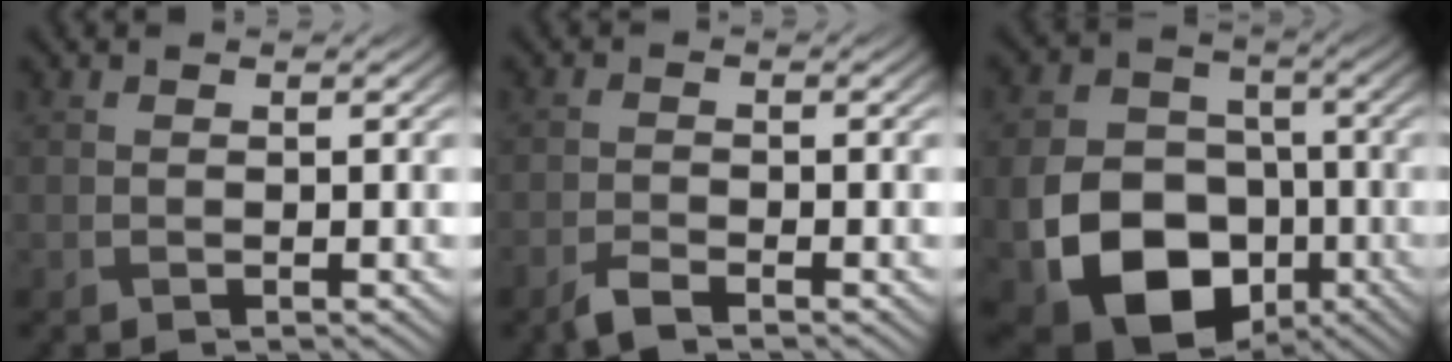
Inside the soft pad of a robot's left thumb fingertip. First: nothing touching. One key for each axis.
{"total": 2.3, "fx": -1.9, "fy": 0.5, "fz": 1.3, "tx": -0.032, "ty": -0.002, "tz": -0.043}
{"total": 15.6, "fx": -5.4, "fy": 11.7, "fz": 8.9, "tx": -0.199, "ty": -0.052, "tz": -0.091}